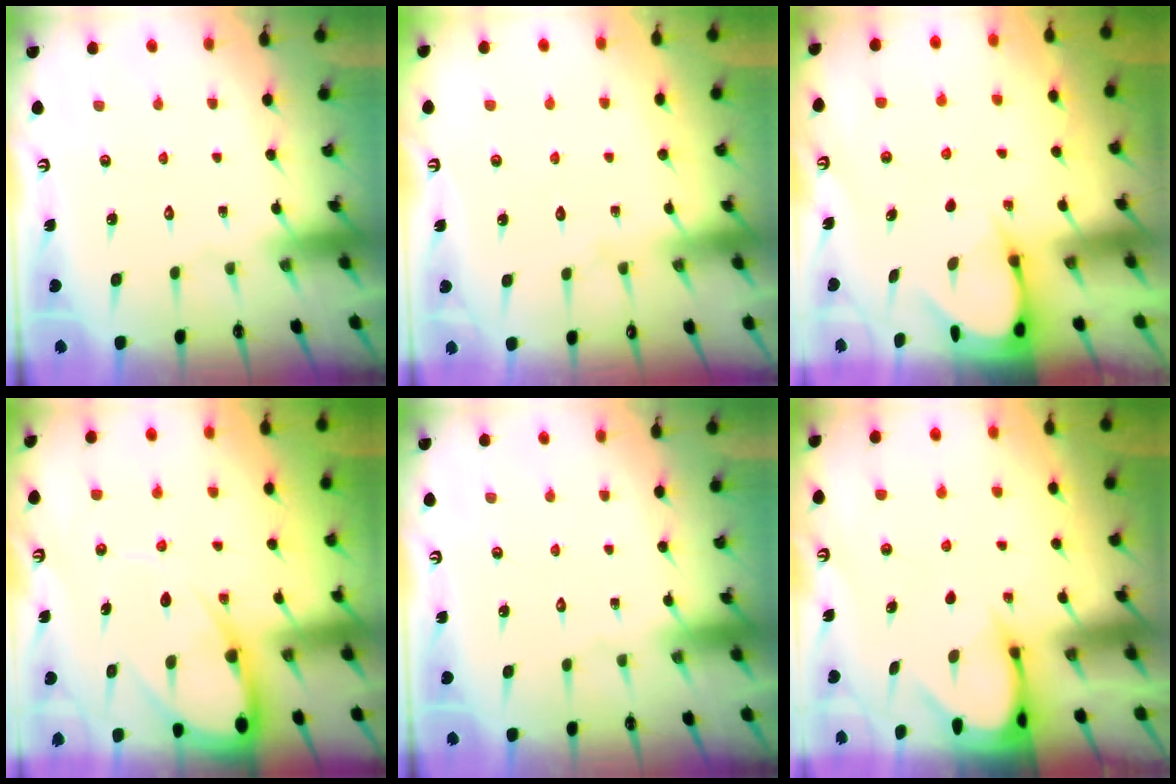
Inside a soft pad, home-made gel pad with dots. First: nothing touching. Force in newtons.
{"total": 4.1, "press": 4.1, "slide": 0.5}
{"total": 3.9, "press": 3.8, "slide": 0.4}
{"total": 9.7, "press": 9.6, "slide": 0.9}
{"total": 0.0}
{"total": 3.5, "press": 3.5, "slide": 0.3}